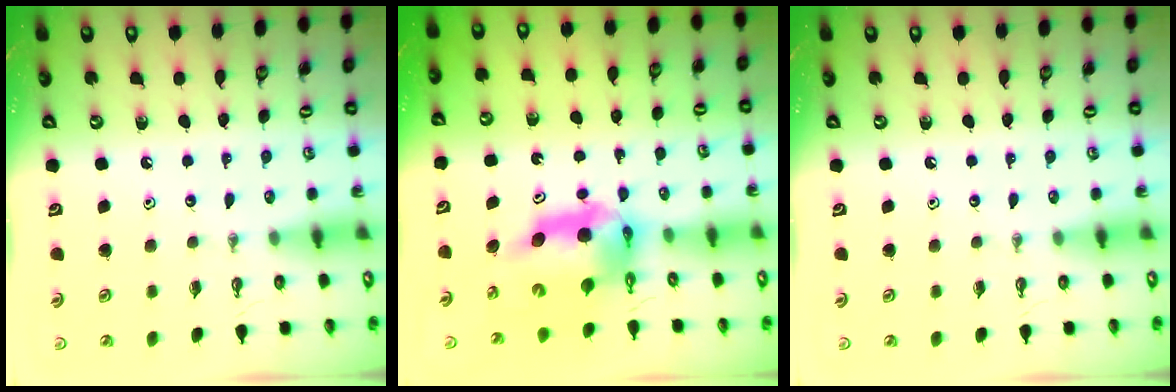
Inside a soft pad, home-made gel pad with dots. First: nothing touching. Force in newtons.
{"total": 9.5, "press": 9.5, "slide": 1.0}
{"total": 0.0}